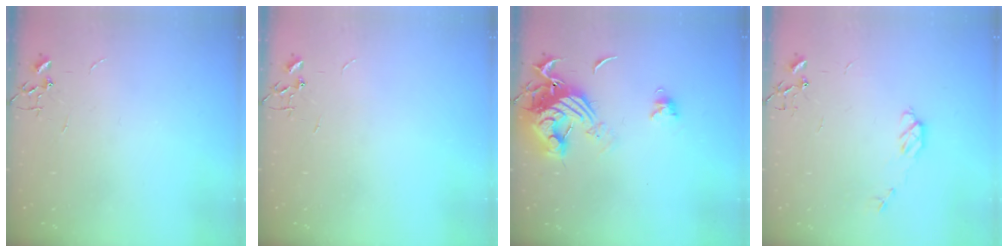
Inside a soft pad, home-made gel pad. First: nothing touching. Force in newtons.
{"total": 0.0}
{"total": 14.5, "press": 14.4, "slide": 1.7}
{"total": 5.5, "press": 5.4, "slide": 0.4}